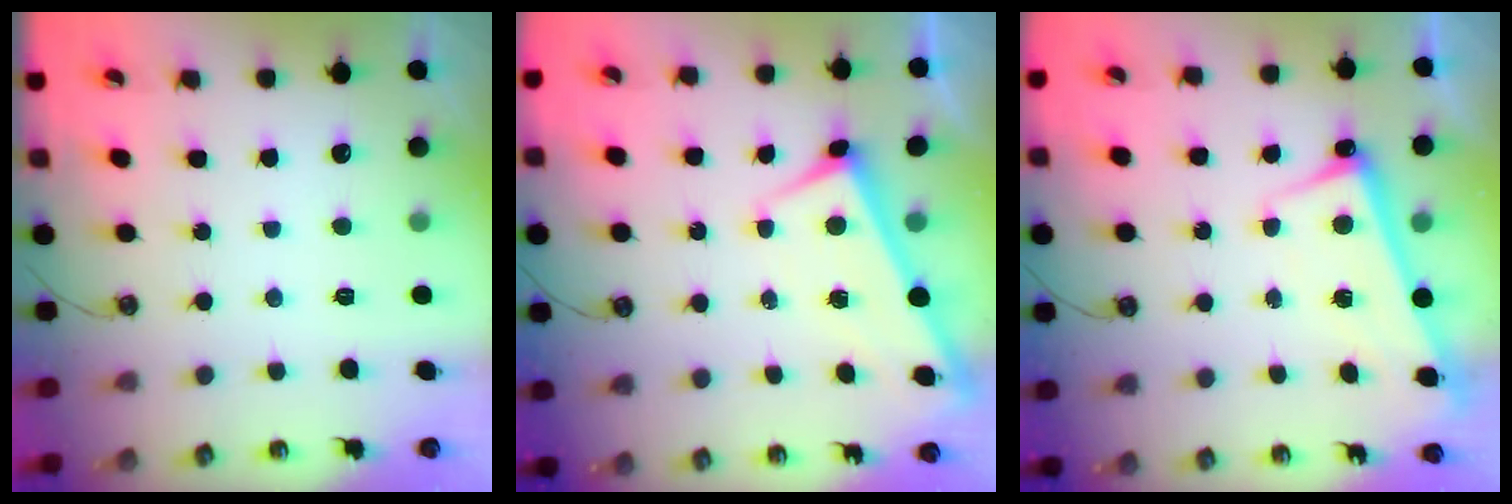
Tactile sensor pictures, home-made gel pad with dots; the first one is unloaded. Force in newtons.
{"total": 1.2, "press": 1.2, "slide": 0.1}
{"total": 2.6, "press": 2.5, "slide": 0.8}